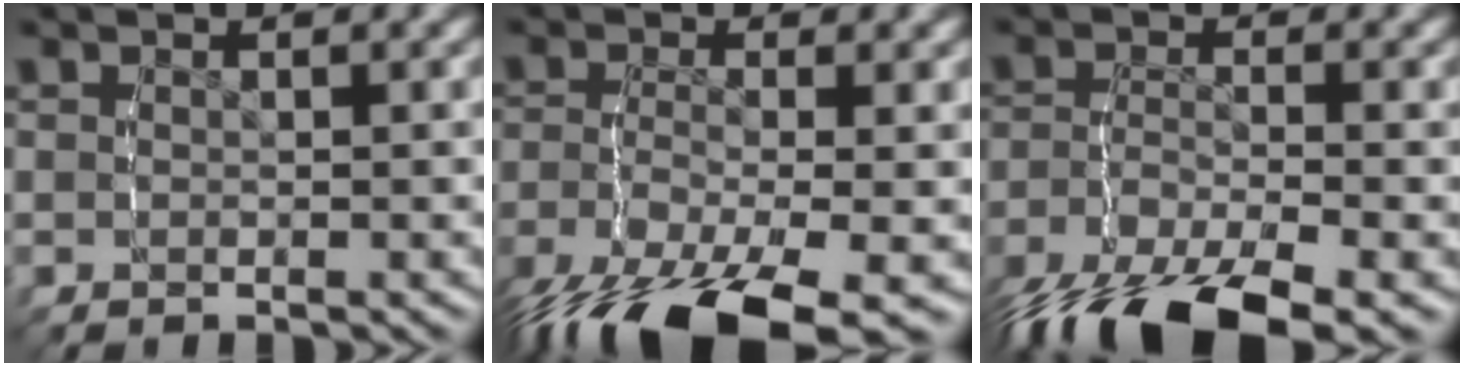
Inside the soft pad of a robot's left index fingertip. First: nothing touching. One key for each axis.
{"total": 8.6, "fx": -6.0, "fy": 2.9, "fz": 5.4, "tx": -0.115, "ty": -0.034, "tz": -0.077}
{"total": 7.9, "fx": -5.8, "fy": 2.4, "fz": 4.7, "tx": -0.097, "ty": -0.019, "tz": -0.082}